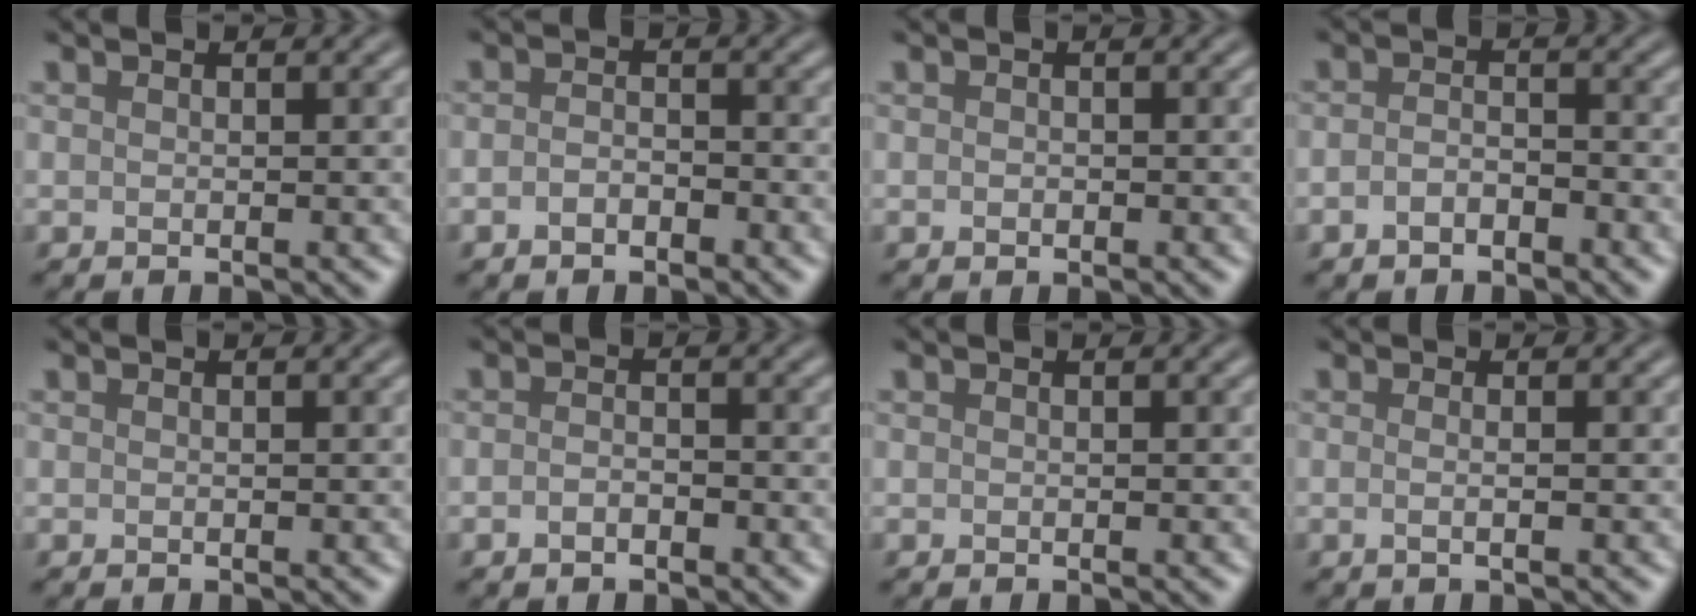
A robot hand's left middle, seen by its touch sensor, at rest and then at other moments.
{"total": 1.7, "force": [-0.9, 0.9, 1.1], "torque": [-0.023, 0.001, -0.022]}
{"total": 0.5, "force": [-0.1, 0.4, 0.3], "torque": [-0.005, -0.001, -0.002]}
{"total": 2.0, "force": [-1.2, 1.1, 1.3], "torque": [-0.026, 0.003, -0.026]}
{"total": 0.0}
{"total": 1.4, "force": [-0.7, 0.7, 0.9], "torque": [-0.019, 0.000, -0.017]}
{"total": 0.0}
{"total": 1.4, "force": [0.0, 0.6, 1.3], "torque": [-0.011, -0.007, -0.013]}